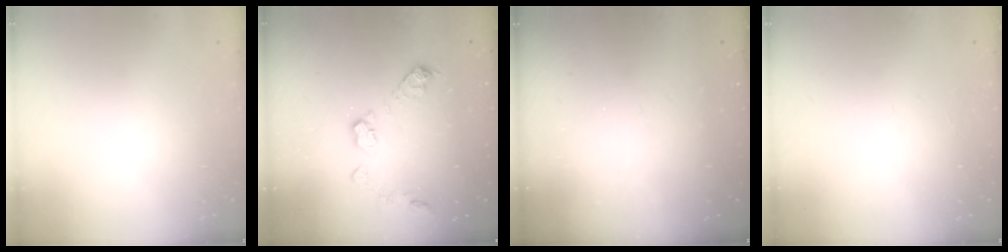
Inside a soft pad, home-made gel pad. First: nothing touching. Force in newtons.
{"total": 10.9, "press": 10.9, "slide": 0.5}
{"total": 0.0}
{"total": 0.0}